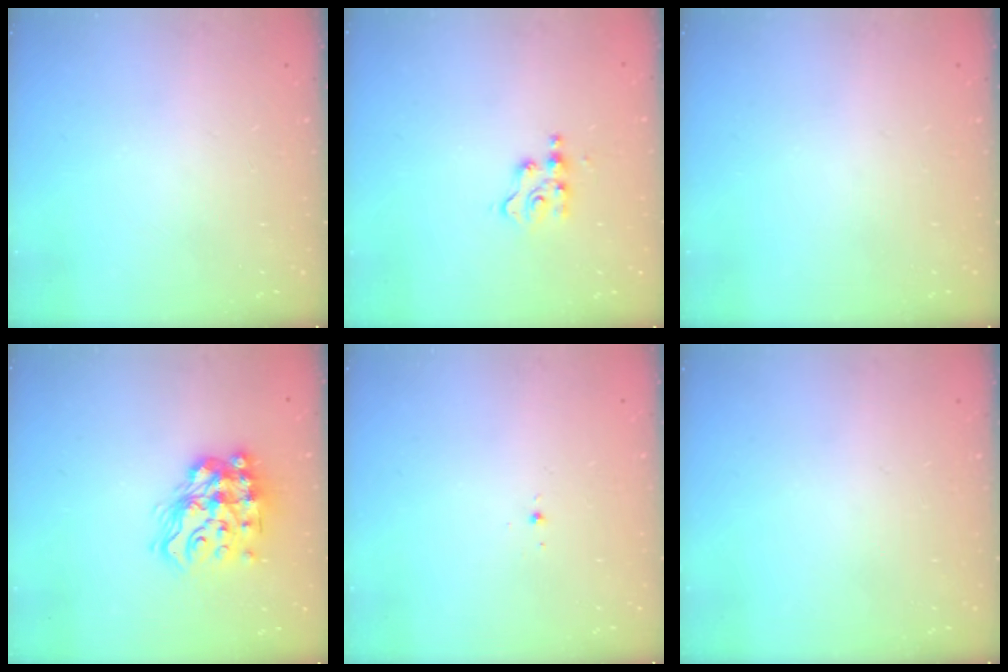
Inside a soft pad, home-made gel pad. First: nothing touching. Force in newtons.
{"total": 2.3, "press": 2.2, "slide": 0.3}
{"total": 0.0}
{"total": 16.0, "press": 15.9, "slide": 1.8}
{"total": 2.9, "press": 2.8, "slide": 0.8}
{"total": 0.0}